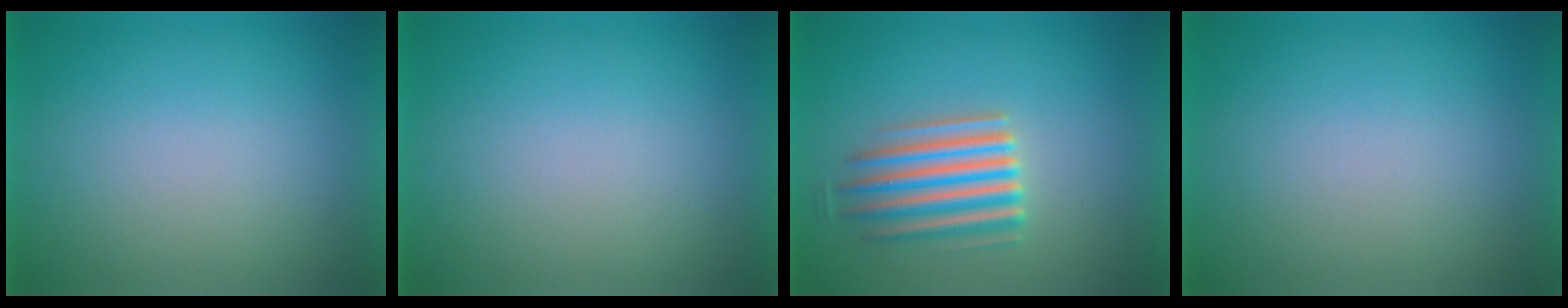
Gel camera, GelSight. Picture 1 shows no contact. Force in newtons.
{"total": 1.0}
{"total": 5.5}
{"total": 0.0}